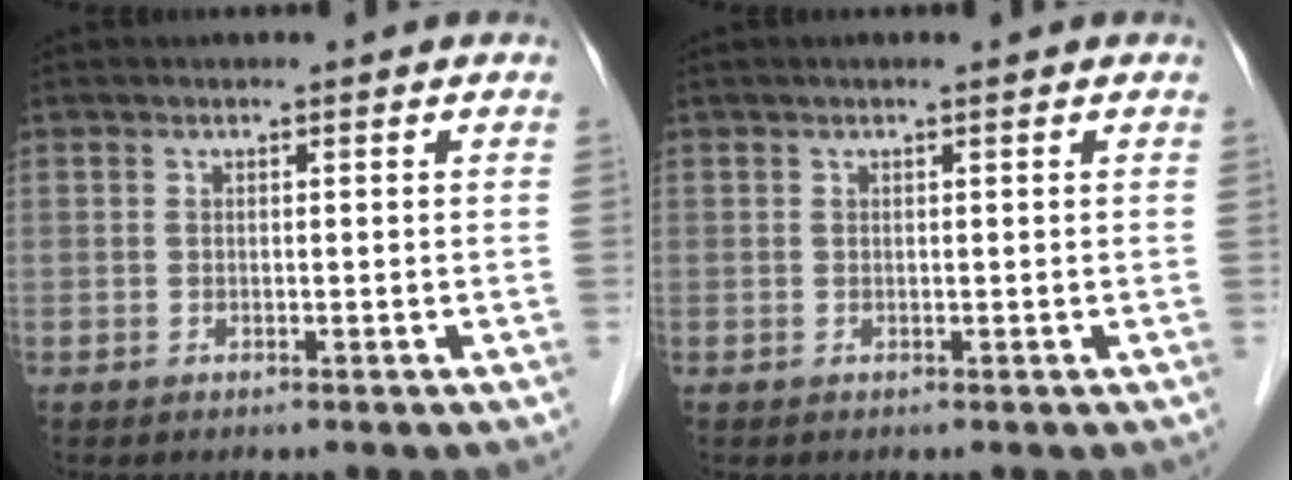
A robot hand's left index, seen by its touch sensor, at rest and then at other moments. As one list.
[{"total": 1.5, "force": [1.2, 0.0, 0.9], "torque": [-0.011, 0.014, 0.019]}]